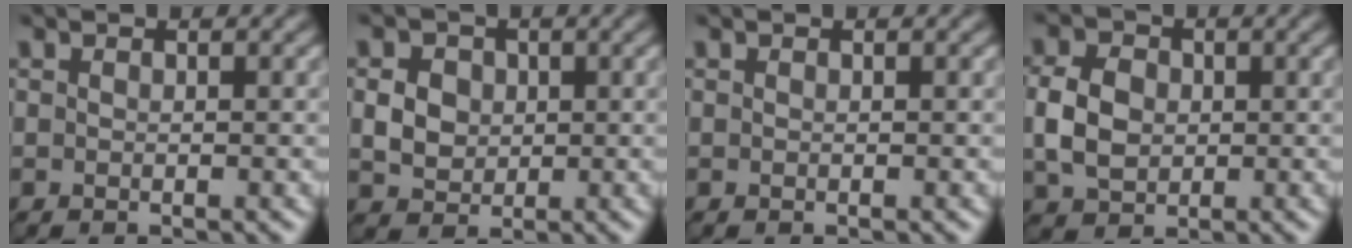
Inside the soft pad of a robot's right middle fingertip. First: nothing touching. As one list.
[{"total": 2.9, "force": [0.3, 2.5, 1.5], "torque": [-0.030, -0.002, 0.006]}, {"total": 0.0}, {"total": 4.6, "force": [0.0, 3.6, 2.9], "torque": [-0.066, 0.001, -0.003]}]